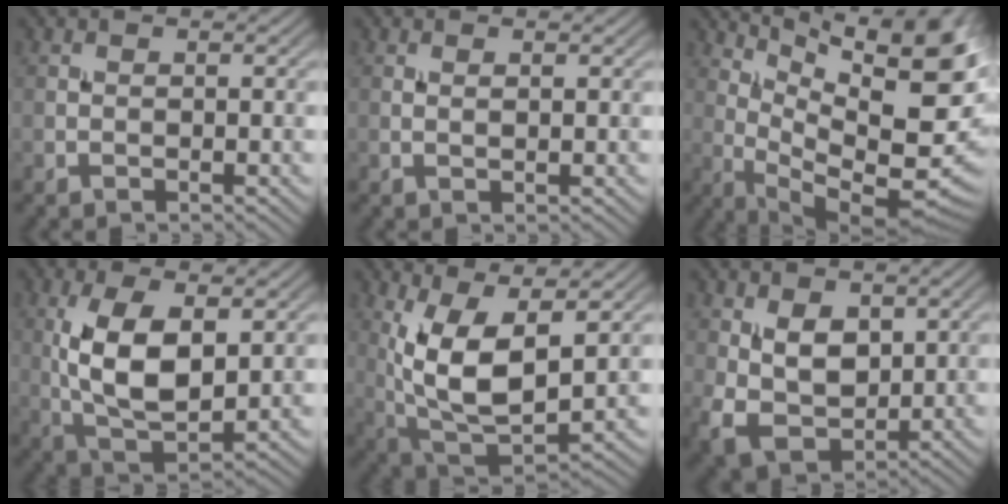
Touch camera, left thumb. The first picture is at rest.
{"total": 0.8, "force": [0.5, 0.1, 0.7], "torque": [-0.013, 0.001, 0.009]}
{"total": 17.4, "force": [6.2, 5.6, 15.3], "torque": [-0.215, 0.015, 0.118]}
{"total": 10.1, "force": [1.9, 4.8, 8.8], "torque": [-0.184, -0.003, 0.036]}
{"total": 12.9, "force": [3.1, 5.7, 11.1], "torque": [-0.235, -0.009, 0.063]}
{"total": 7.1, "force": [2.0, 4.7, 4.9], "torque": [-0.114, -0.014, 0.043]}